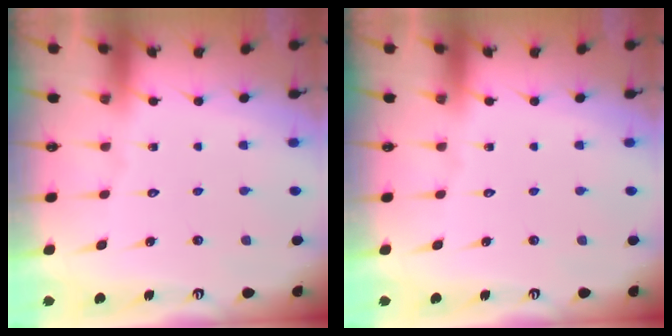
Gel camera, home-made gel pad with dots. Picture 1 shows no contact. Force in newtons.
{"total": 0.0}